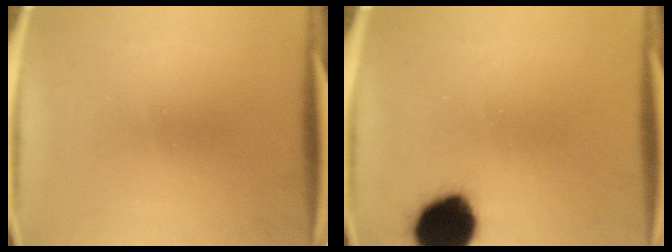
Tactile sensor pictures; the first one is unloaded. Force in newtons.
{"total": 15.9}